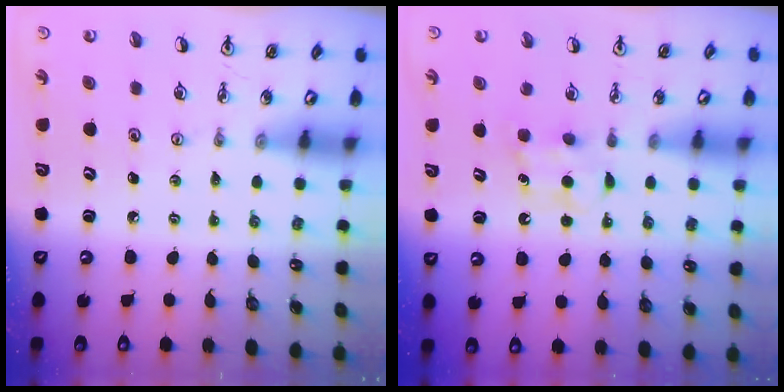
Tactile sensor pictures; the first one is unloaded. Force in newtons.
{"total": 5.7, "press": 5.6, "slide": 1.2}